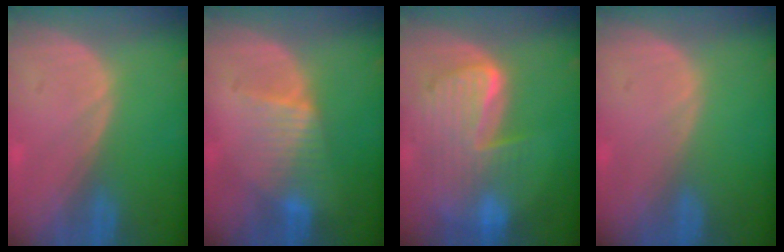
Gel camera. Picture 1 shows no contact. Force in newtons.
{"total": 5.0, "press": 4.9, "slide": 0.4}
{"total": 10.0, "press": 8.7, "slide": 5.0}
{"total": 0.0}